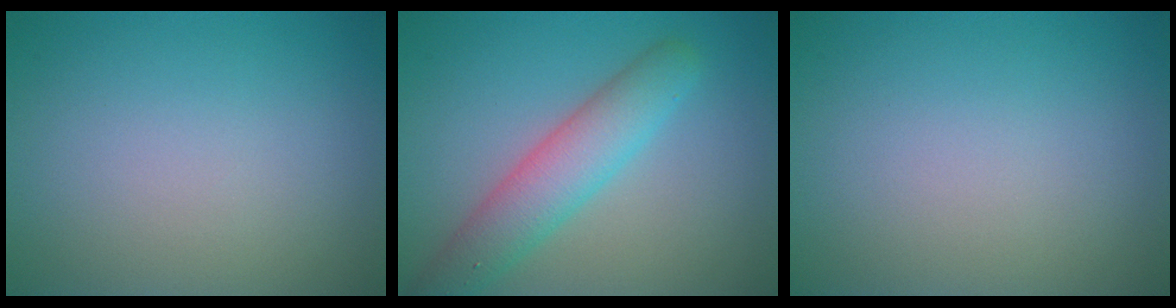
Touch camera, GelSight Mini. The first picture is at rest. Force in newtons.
{"total": 4.9, "press": 4.9, "slide": 0.1}
{"total": 0.0}